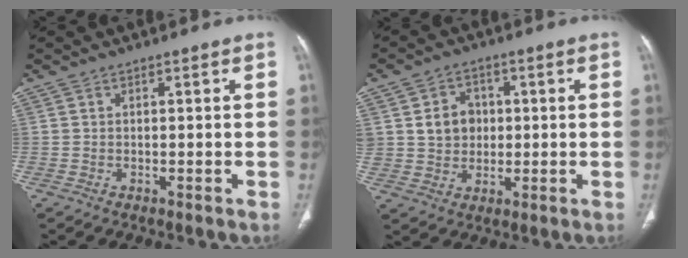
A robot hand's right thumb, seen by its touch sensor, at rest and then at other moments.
{"total": 7.3, "force": [1.2, 6.2, 3.6], "torque": [-0.029, -0.002, 0.024]}